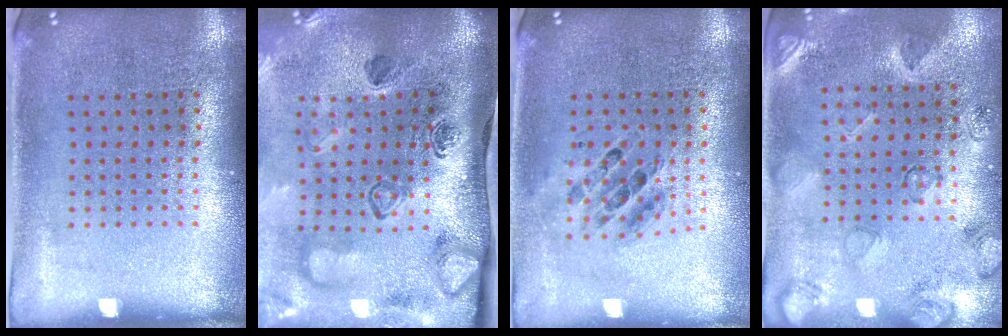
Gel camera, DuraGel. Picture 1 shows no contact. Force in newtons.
{"total": 4.6, "press": 3.1, "slide": 3.3}
{"total": 0.7, "press": 0.7, "slide": 0.1}
{"total": 2.5, "press": 1.9, "slide": 1.6}